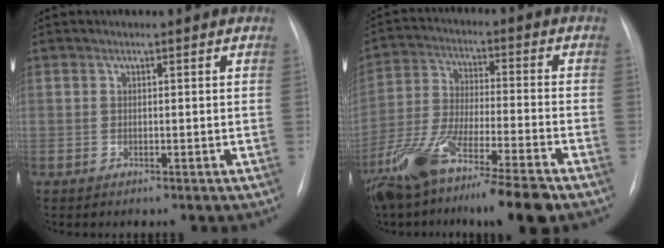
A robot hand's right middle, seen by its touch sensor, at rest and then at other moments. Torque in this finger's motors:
{"motor_torque": [0.45, -0.49, 0.70, 0.18]}